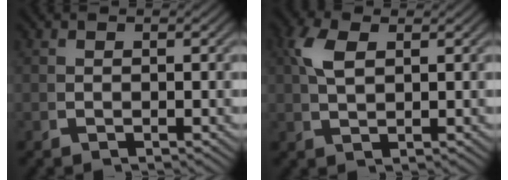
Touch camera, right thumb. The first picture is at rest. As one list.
[{"total": 2.5, "force": [1.7, 0.5, 1.8], "torque": [-0.041, 0.003, 0.040]}]